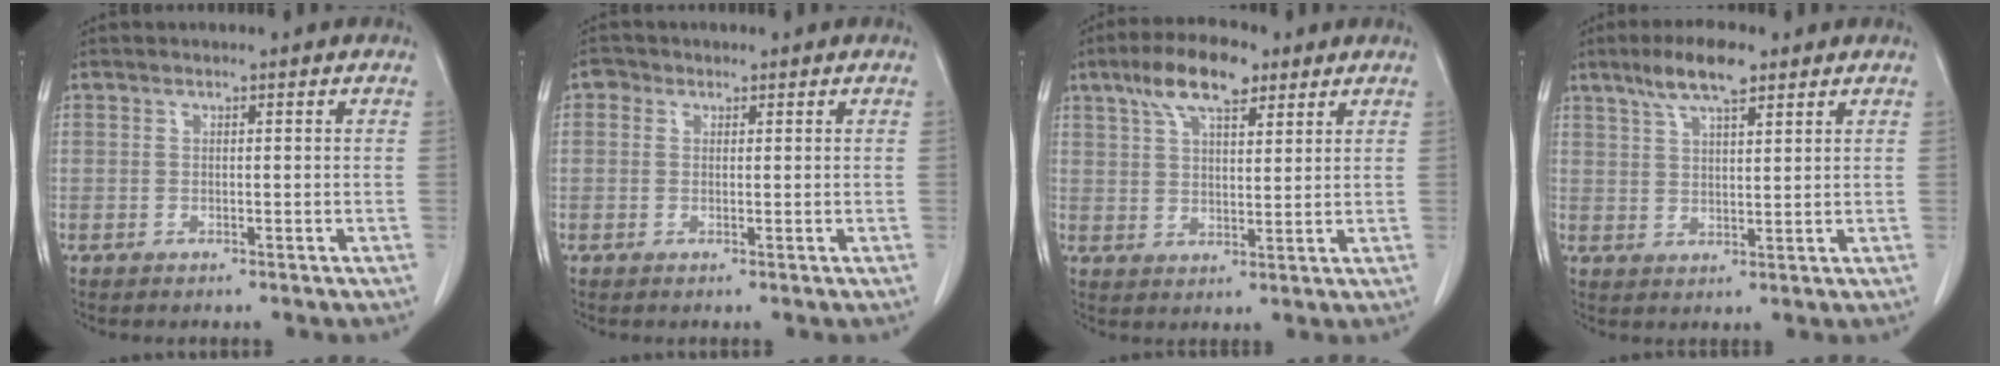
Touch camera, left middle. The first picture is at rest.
{"total": 1.5, "force": [0.7, 1.3, 0.4], "torque": [-0.002, 0.005, 0.006]}
{"total": 9.1, "force": [5.7, 3.1, 6.4], "torque": [-0.120, 0.017, 0.101]}
{"total": 7.1, "force": [4.9, 1.5, 4.9], "torque": [-0.098, 0.010, 0.089]}